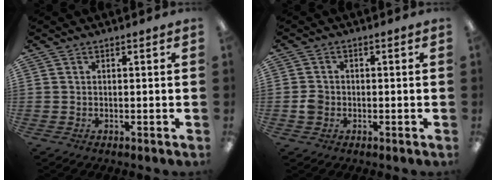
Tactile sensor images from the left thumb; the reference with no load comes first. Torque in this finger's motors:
{"motor_torque": [-0.04, 0.05, 0.16, -0.17, 0.00]}